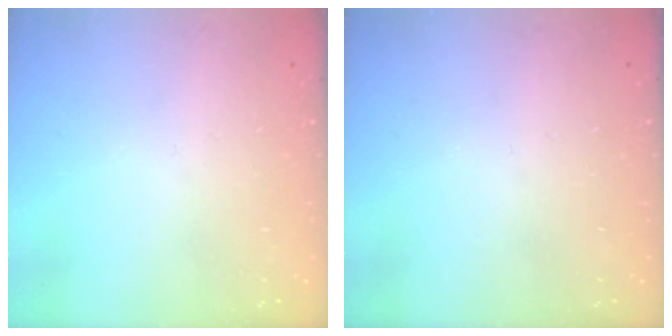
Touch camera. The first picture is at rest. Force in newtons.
{"total": 0.0}